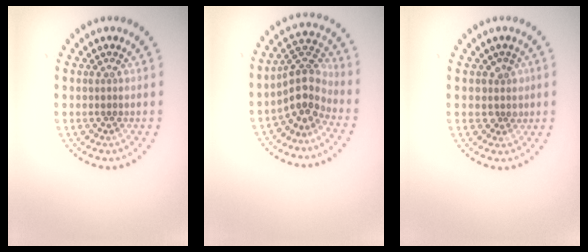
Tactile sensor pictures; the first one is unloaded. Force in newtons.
{"total": 3.5, "press": 2.8, "slide": 2.2}
{"total": 1.6, "press": 1.4, "slide": 0.8}